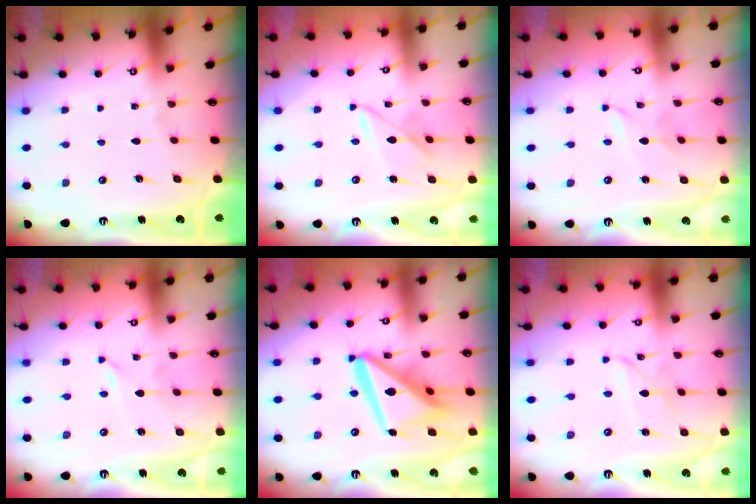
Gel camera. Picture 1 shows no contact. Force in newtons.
{"total": 6.9, "press": 6.9, "slide": 0.4}
{"total": 1.2, "press": 1.2, "slide": 0.1}
{"total": 0.0}
{"total": 18.9, "press": 18.7, "slide": 2.2}
{"total": 2.5, "press": 2.5, "slide": 0.2}